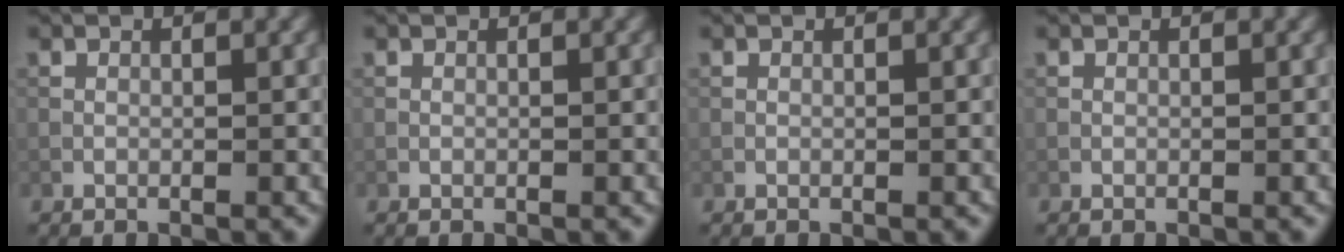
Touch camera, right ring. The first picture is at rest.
{"total": 0.0}
{"total": 0.0}
{"total": 0.0}